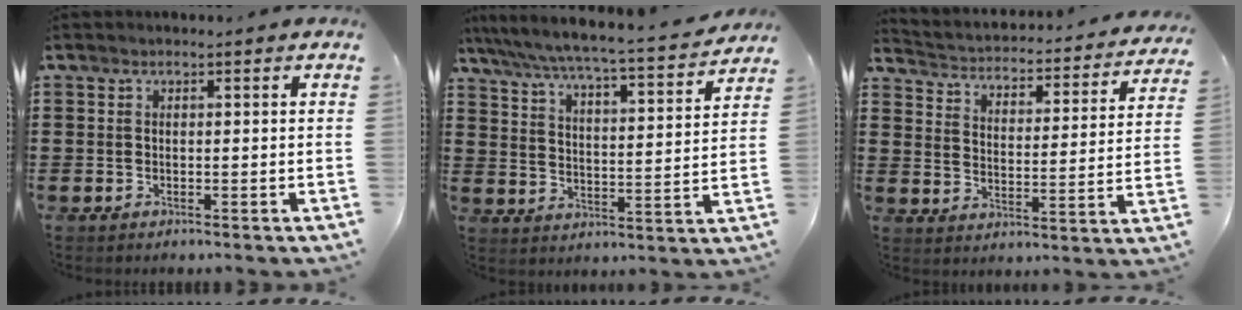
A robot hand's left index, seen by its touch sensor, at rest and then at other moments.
{"total": 5.1, "force": [4.6, -0.5, 2.0], "torque": [-0.063, -0.041, 0.069]}
{"total": 2.0, "force": [2.0, 0.2, 0.3], "torque": [-0.023, -0.029, 0.022]}